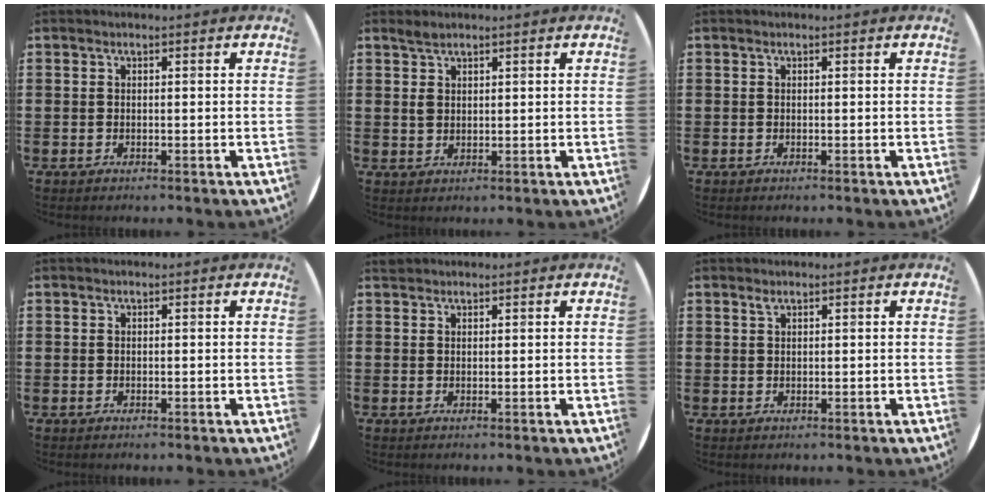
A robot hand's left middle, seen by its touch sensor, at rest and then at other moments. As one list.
[{"total": 2.3, "force": [1.5, 1.4, 1.1], "torque": [-0.016, 0.003, 0.026]}, {"total": 0.0}, {"total": 0.0}, {"total": 0.8, "force": [0.7, 0.2, -0.1], "torque": [0.002, 0.003, 0.015]}, {"total": 0.9, "force": [0.8, 0.4, 0.0], "torque": [0.006, -0.001, 0.013]}]